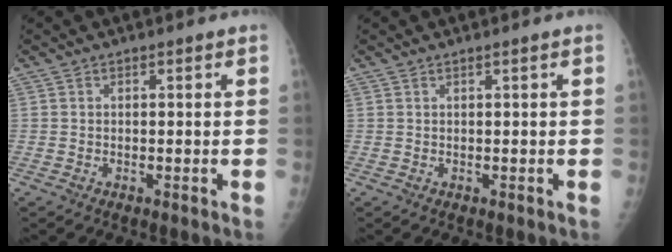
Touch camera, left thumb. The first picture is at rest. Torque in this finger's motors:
{"motor_torque": [-0.02, 0.06, -0.08, -0.15, 0.00]}